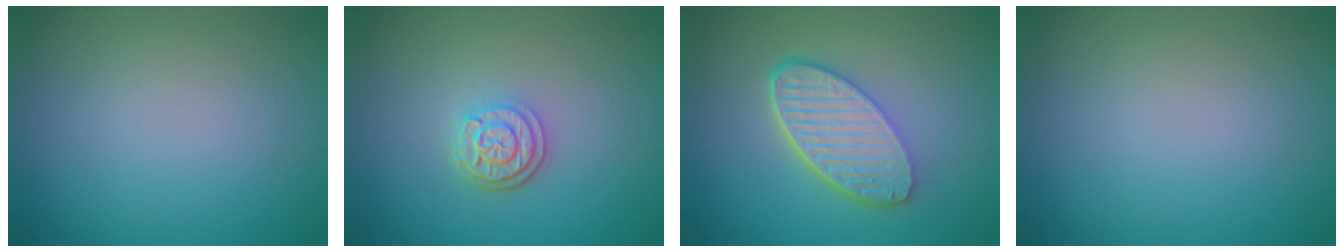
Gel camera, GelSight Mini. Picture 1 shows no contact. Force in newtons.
{"total": 3.0, "press": 2.5, "slide": 1.6}
{"total": 6.0, "press": 4.4, "slide": 4.1}
{"total": 0.0}